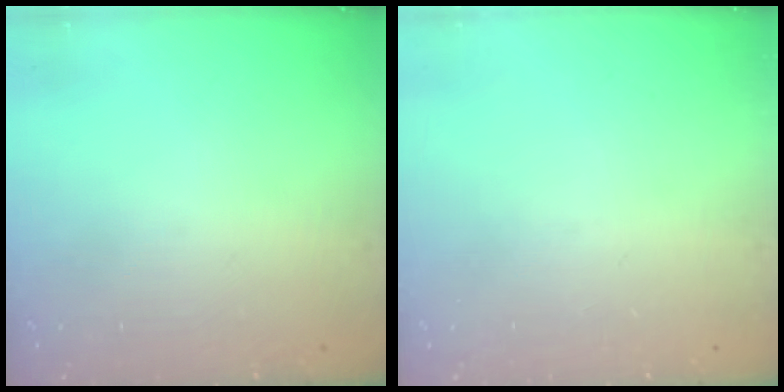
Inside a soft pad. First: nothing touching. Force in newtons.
{"total": 0.0}